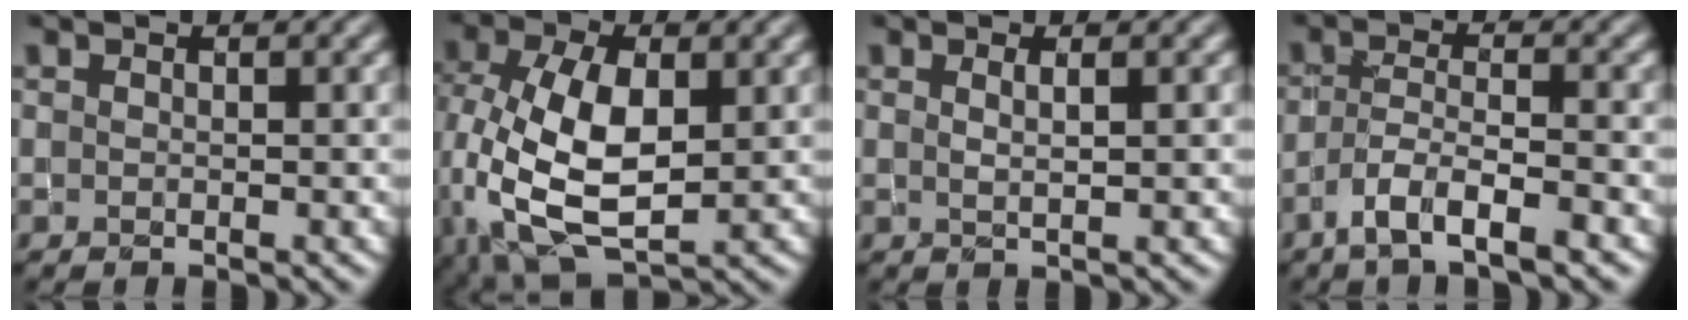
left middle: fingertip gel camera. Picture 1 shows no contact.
{"total": 10.7, "force": [-0.4, 6.2, 8.7], "torque": [-0.204, -0.009, -0.003]}
{"total": 1.1, "force": [0.5, 0.3, 0.9], "torque": [-0.013, 0.000, 0.005]}
{"total": 4.6, "force": [-3.1, 0.9, 3.3], "torque": [-0.065, -0.002, -0.060]}